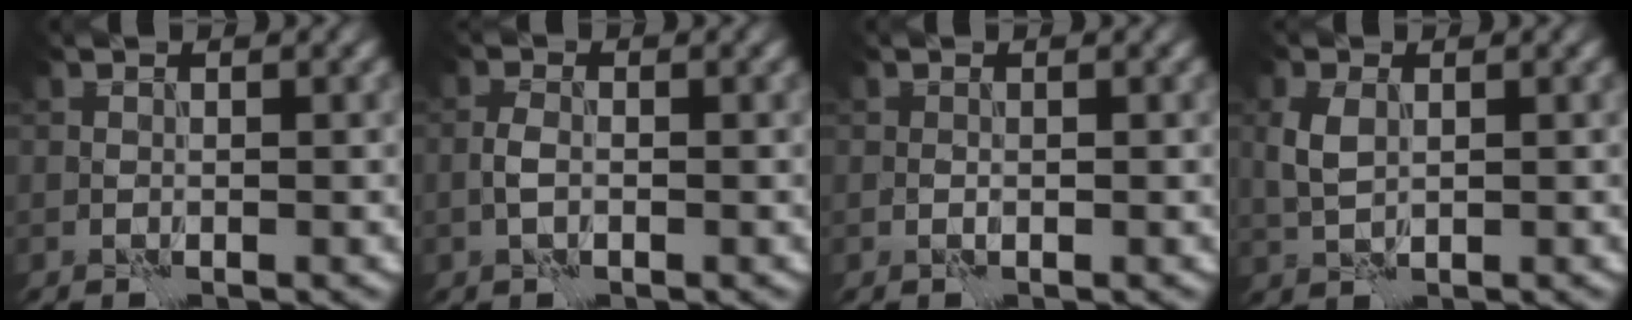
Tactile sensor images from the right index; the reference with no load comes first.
{"total": 1.2, "force": [-0.4, 0.6, 0.9], "torque": [-0.018, 0.002, -0.011]}
{"total": 0.0}
{"total": 2.1, "force": [0.6, 1.3, 1.5], "torque": [-0.040, 0.002, 0.014]}